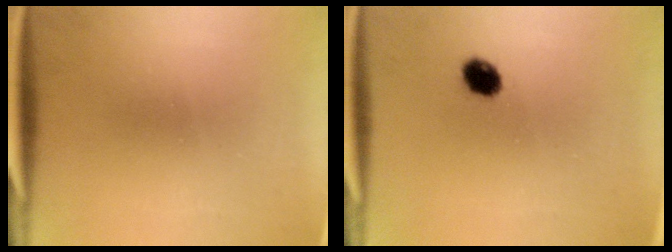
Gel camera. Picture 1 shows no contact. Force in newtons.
{"total": 4.0}